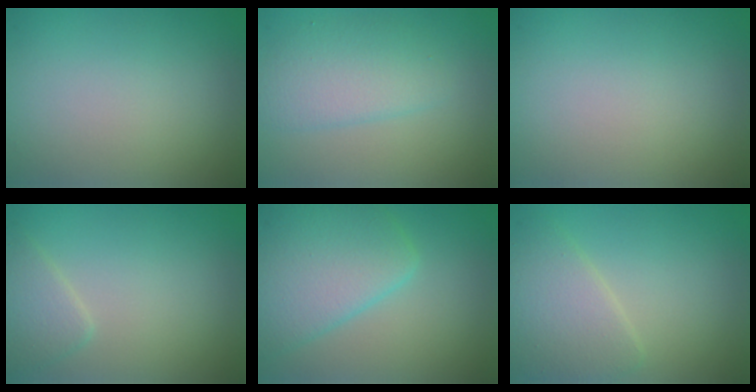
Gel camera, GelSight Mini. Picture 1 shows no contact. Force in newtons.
{"total": 3.2, "press": 3.2, "slide": 0.0}
{"total": 0.0}
{"total": 2.3, "press": 2.3, "slide": 0.0}
{"total": 6.6, "press": 6.6, "slide": 0.2}
{"total": 4.0, "press": 4.0, "slide": 0.2}